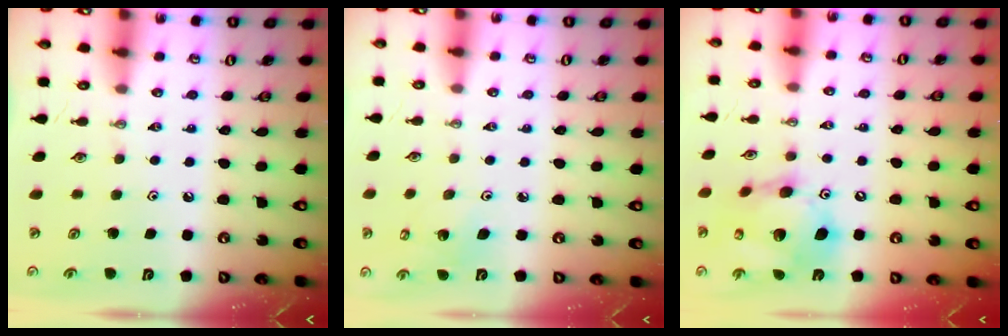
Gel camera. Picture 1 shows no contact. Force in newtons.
{"total": 4.8, "press": 4.7, "slide": 1.1}
{"total": 16.6, "press": 16.5, "slide": 2.0}